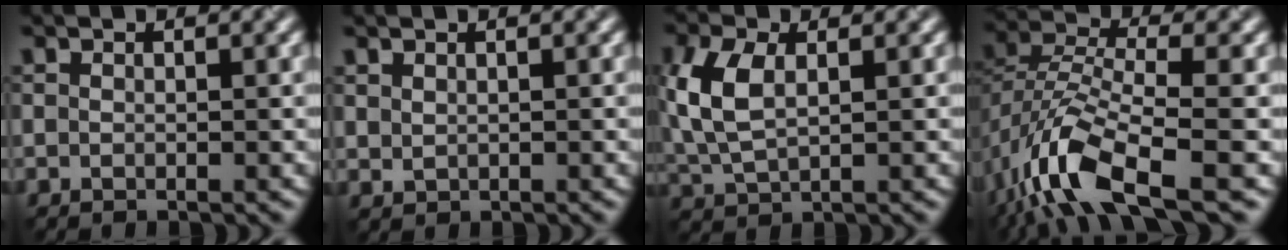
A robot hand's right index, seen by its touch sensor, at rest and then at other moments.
{"total": 0.7, "force": [0.7, 0.2, -0.1], "torque": [-0.002, 0.006, 0.017]}
{"total": 5.2, "force": [0.6, 3.0, 4.2], "torque": [-0.107, 0.013, 0.020]}
{"total": 8.8, "force": [-5.2, 3.1, 6.4], "torque": [-0.132, 0.009, -0.101]}